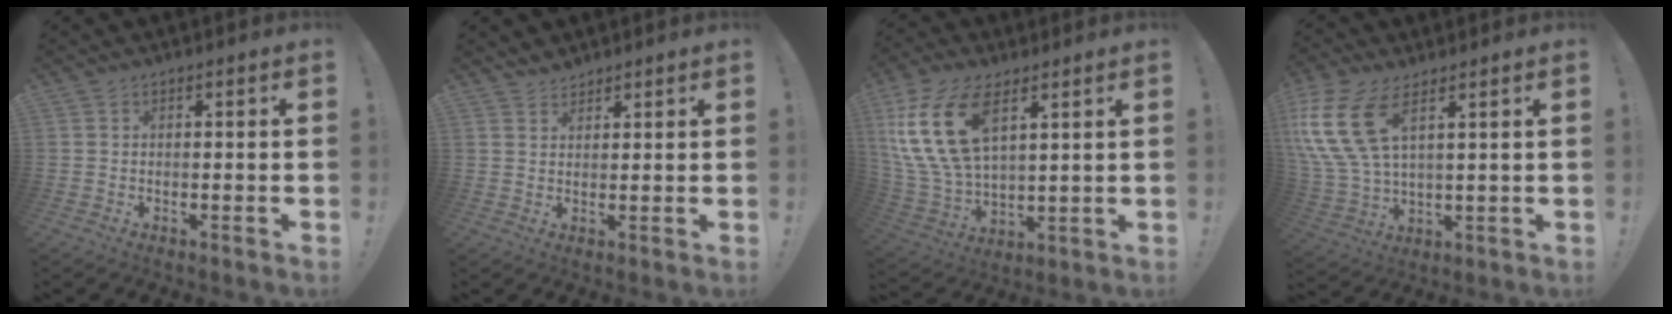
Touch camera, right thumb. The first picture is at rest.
{"total": 3.0, "force": [2.8, 1.1, 0.3], "torque": [0.007, -0.021, 0.050]}
{"total": 19.6, "force": [8.4, 10.8, 14.0], "torque": [-0.289, -0.033, 0.152]}
{"total": 15.6, "force": [6.8, 7.9, 11.6], "torque": [-0.249, -0.025, 0.124]}